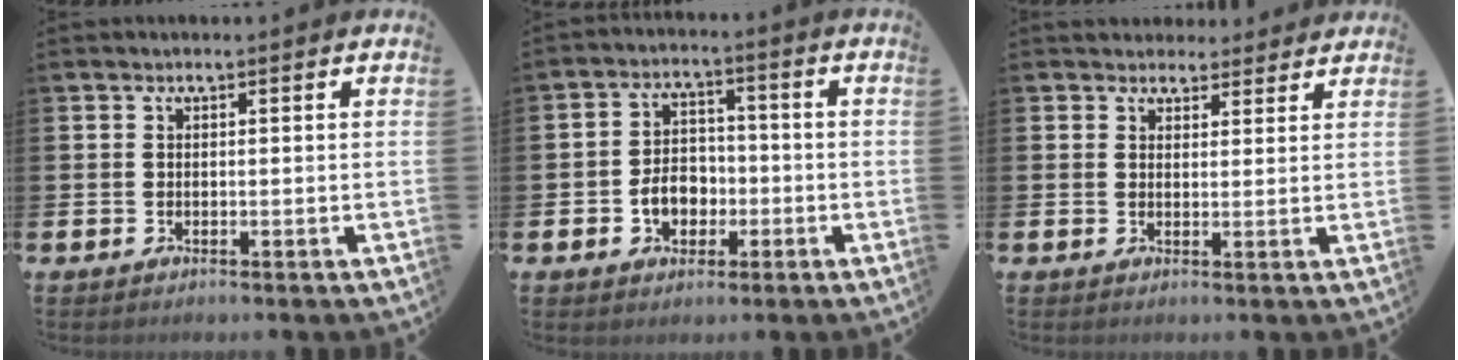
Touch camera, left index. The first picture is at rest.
{"total": 4.8, "force": [-1.5, 3.7, 2.6], "torque": [-0.039, 0.001, -0.035]}
{"total": 3.2, "force": [2.9, 1.3, -0.2], "torque": [0.003, -0.010, 0.054]}